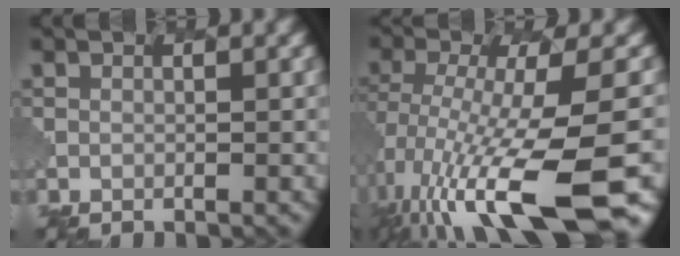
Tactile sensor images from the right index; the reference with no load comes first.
{"total": 13.0, "force": [-5.6, 3.5, 11.3], "torque": [-0.226, -0.032, -0.080]}